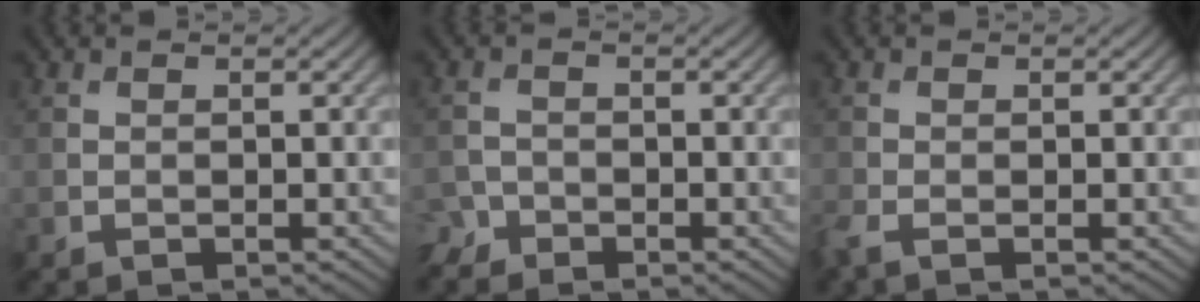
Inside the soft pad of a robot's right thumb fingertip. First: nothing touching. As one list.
[{"total": 2.1, "force": [-1.8, 1.1, 0.3], "torque": [-0.009, -0.004, -0.045]}, {"total": 1.5, "force": [-1.1, 0.3, 1.0], "torque": [-0.034, -0.008, -0.030]}]